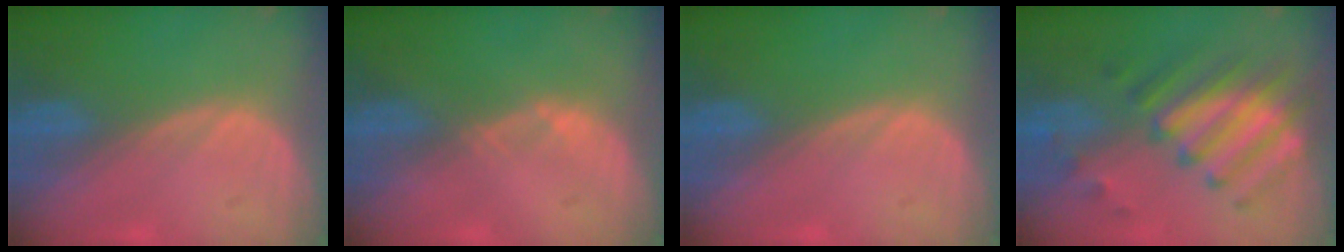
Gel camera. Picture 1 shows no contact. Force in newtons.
{"total": 0.6, "press": 0.5, "slide": 0.2}
{"total": 0.0}
{"total": 8.3, "press": 8.3, "slide": 0.7}